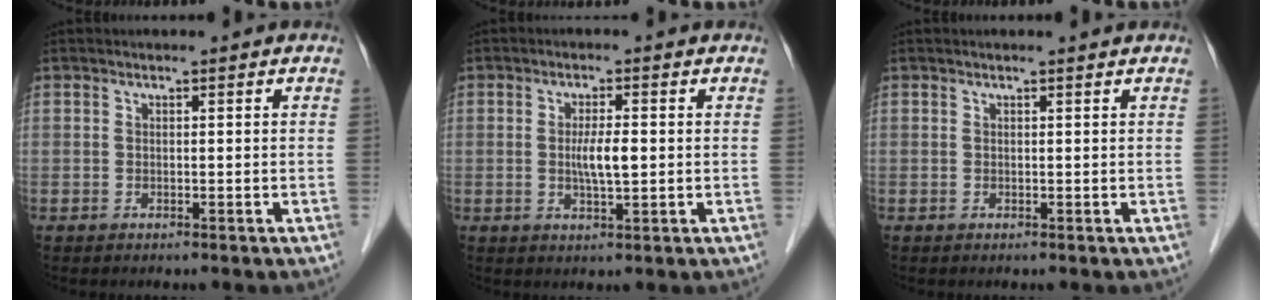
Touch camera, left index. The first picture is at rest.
{"total": 3.9, "force": [0.0, 0.6, 3.9], "torque": [-0.073, -0.004, 0.000]}
{"total": 0.5, "force": [0.5, 0.0, 0.1], "torque": [-0.009, -0.002, 0.007]}